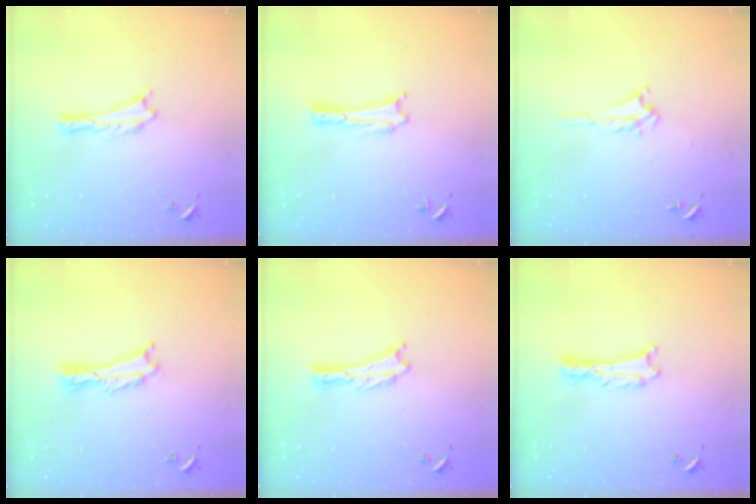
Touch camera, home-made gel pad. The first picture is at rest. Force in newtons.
{"total": 0.0}
{"total": 2.4, "press": 2.4, "slide": 0.4}
{"total": 1.2, "press": 1.1, "slide": 0.3}
{"total": 0.0}
{"total": 0.6, "press": 0.6, "slide": 0.1}